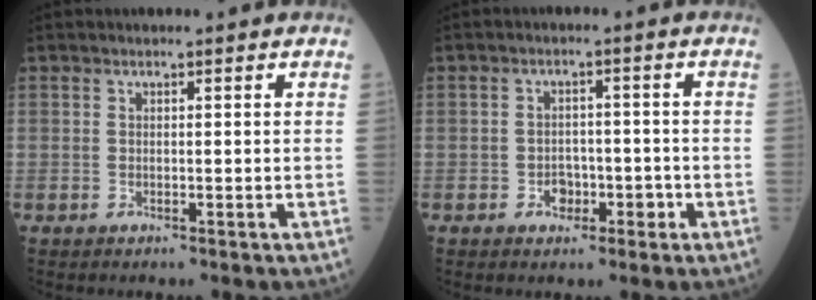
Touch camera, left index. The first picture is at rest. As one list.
[{"total": 3.4, "force": [-1.5, 2.4, 1.8], "torque": [-0.020, 0.010, -0.018]}]